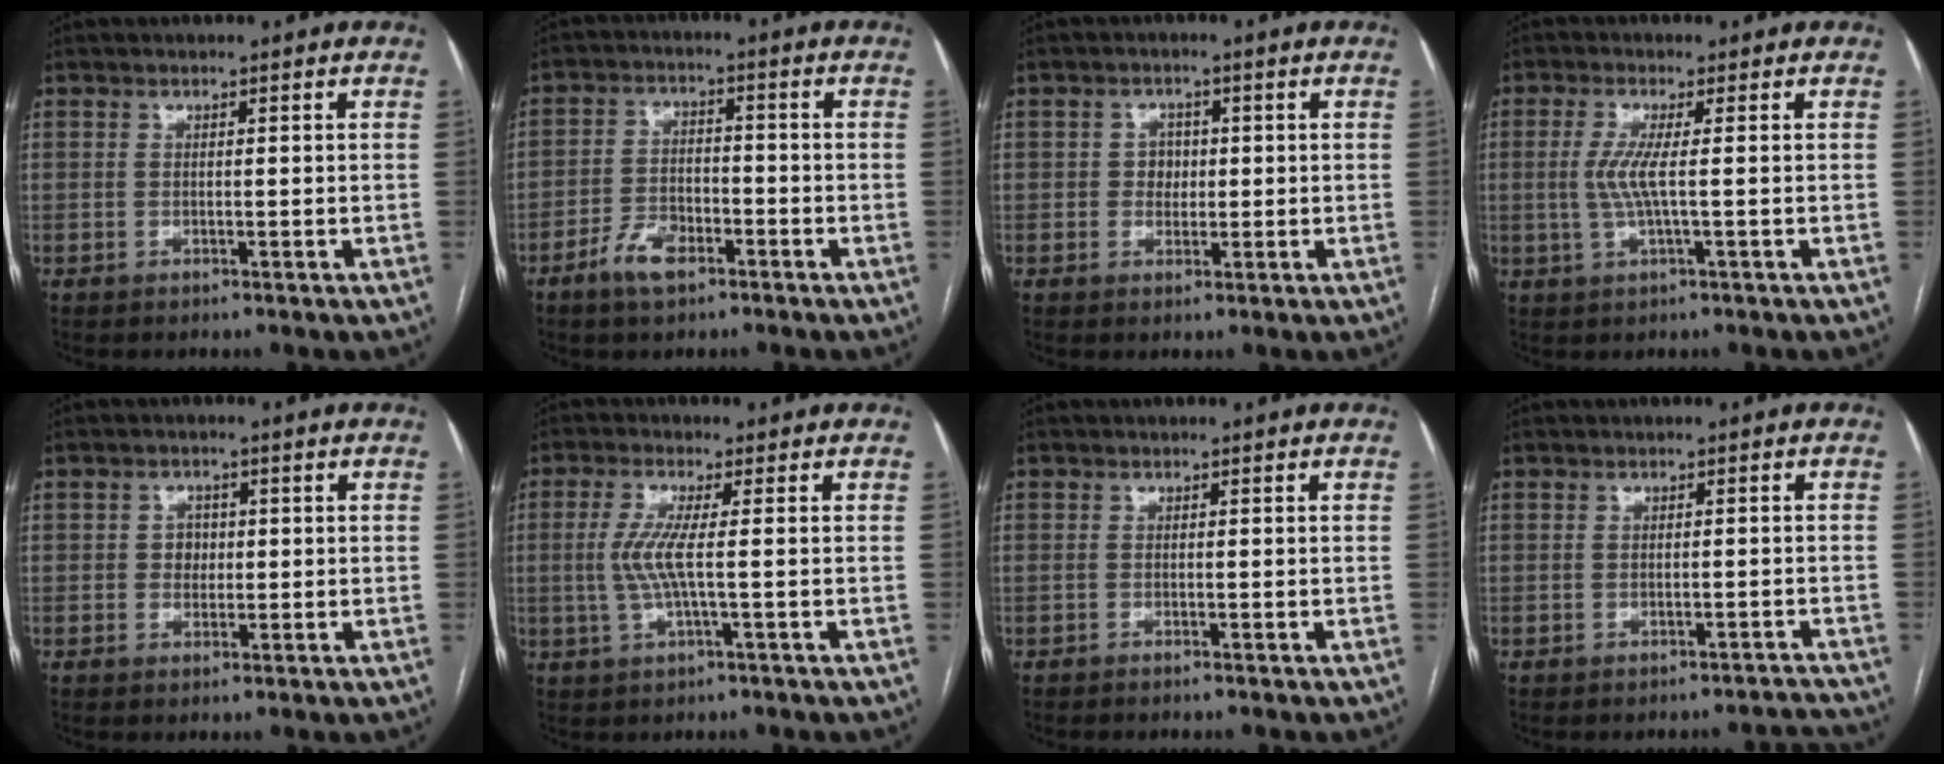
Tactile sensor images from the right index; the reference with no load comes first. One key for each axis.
{"total": 6.0, "fx": -3.7, "fy": 3.0, "fz": 3.7, "tx": -0.076, "ty": 0.006, "tz": -0.066}
{"total": 2.6, "fx": 0.1, "fy": 2.2, "fz": 1.3, "tx": -0.014, "ty": 0.006, "tz": 0.000}
{"total": 4.0, "fx": 0.0, "fy": 0.0, "fz": 4.0, "tx": -0.092, "ty": -0.003, "tz": 0.000}
{"total": 2.3, "fx": 0.1, "fy": 2.0, "fz": 1.2, "tx": -0.014, "ty": 0.005, "tz": 0.001}
{"total": 4.8, "fx": -0.1, "fy": 0.2, "fz": 4.8, "tx": -0.110, "ty": -0.002, "tz": -0.004}
{"total": 1.3, "fx": -1.1, "fy": -0.3, "fz": 0.6, "tx": -0.003, "ty": 0.004, "tz": -0.016}
{"total": 3.2, "fx": -3.2, "fy": 0.5, "fz": -0.1, "tx": 0.013, "ty": 0.007, "tz": -0.035}